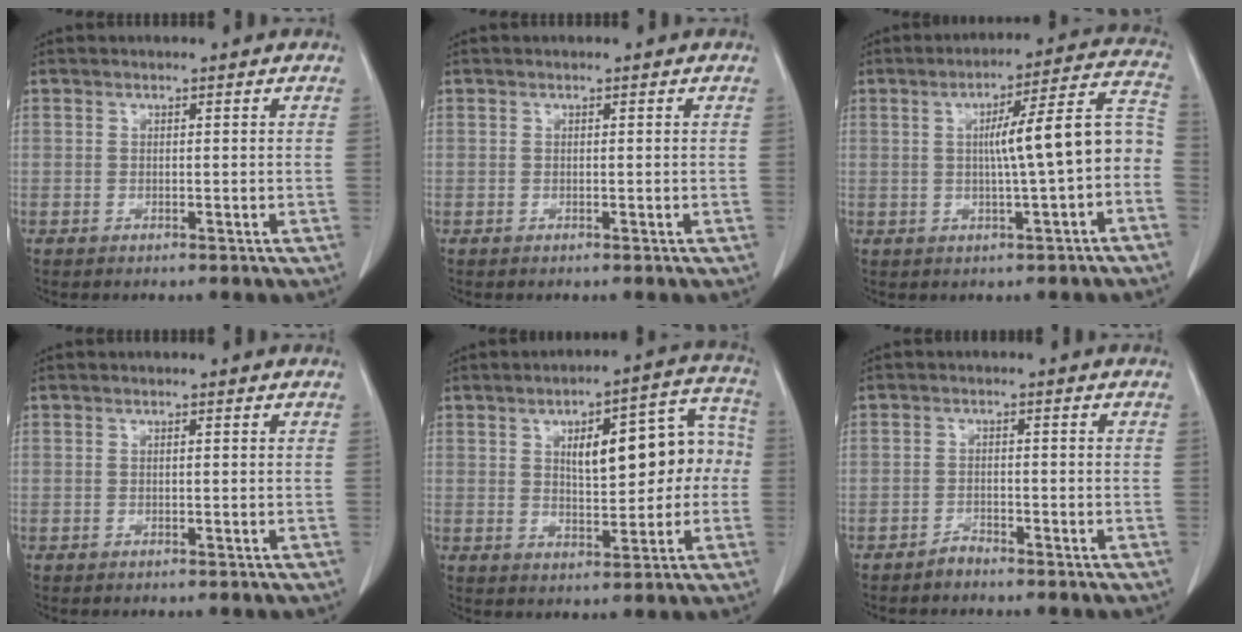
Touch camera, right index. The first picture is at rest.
{"total": 0.0}
{"total": 11.1, "force": [-1.1, 0.7, 11.0], "torque": [-0.149, 0.036, -0.015]}
{"total": 0.0}
{"total": 13.0, "force": [1.4, 5.1, 11.9], "torque": [-0.153, 0.045, 0.029]}
{"total": 1.5, "force": [-1.5, 0.3, 0.2], "torque": [0.000, 0.001, -0.025]}